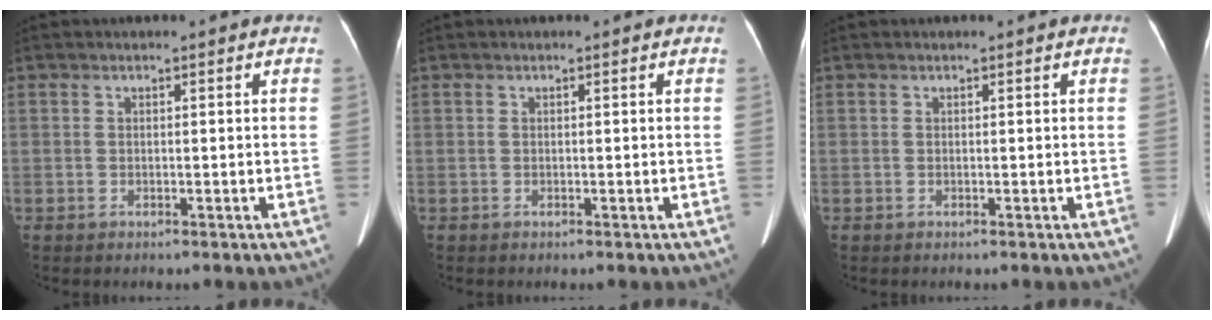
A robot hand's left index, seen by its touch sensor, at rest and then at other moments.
{"total": 0.0}
{"total": 0.0}